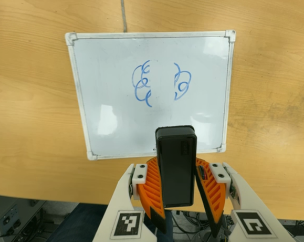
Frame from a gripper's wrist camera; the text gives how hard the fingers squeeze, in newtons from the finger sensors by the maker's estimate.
{"total": 7.1, "left": 8.1, "right": 6.0}